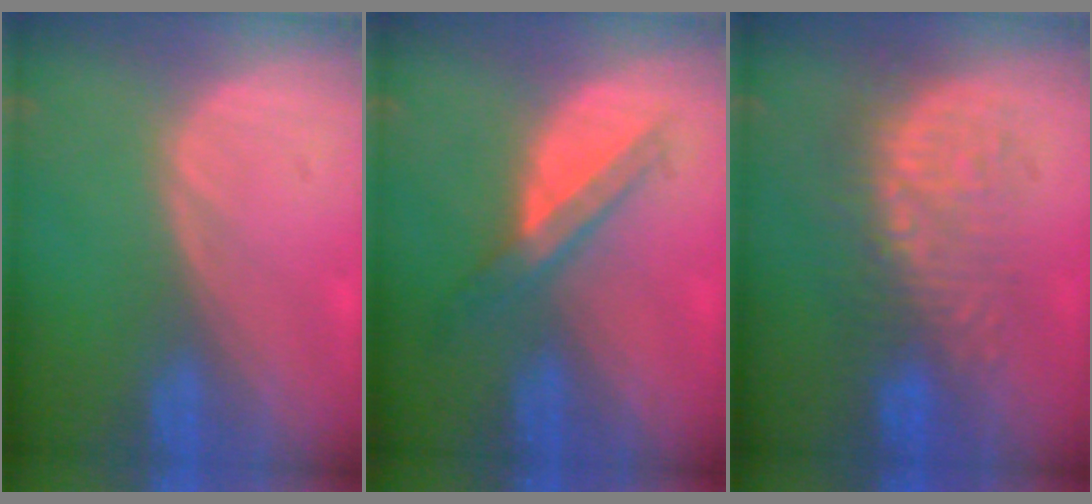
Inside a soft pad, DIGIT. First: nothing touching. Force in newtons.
{"total": 5.8, "press": 5.2, "slide": 2.6}
{"total": 8.8, "press": 8.6, "slide": 1.6}